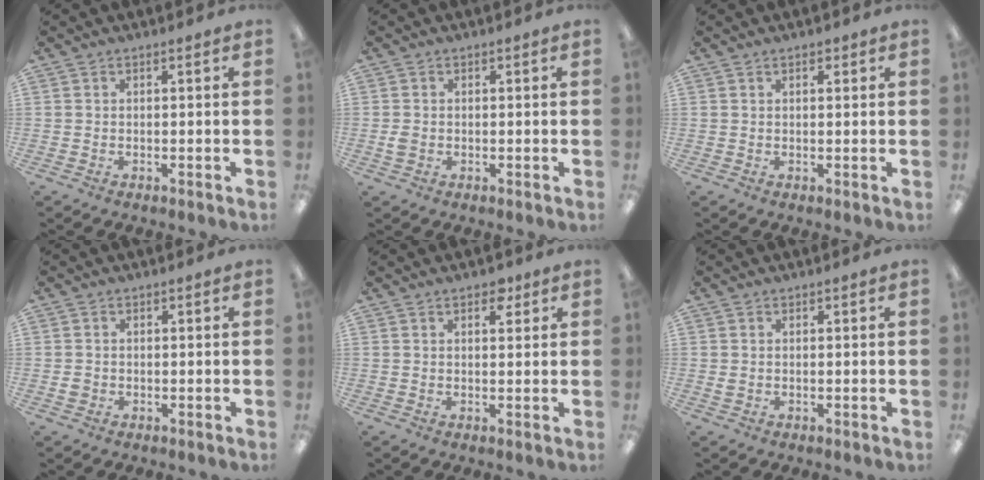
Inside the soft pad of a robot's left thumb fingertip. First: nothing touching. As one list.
[{"total": 1.9, "force": [-0.4, 1.7, 0.7], "torque": [-0.005, 0.001, -0.010]}, {"total": 1.0, "force": [0.7, 0.7, 0.3], "torque": [-0.001, -0.002, 0.011]}, {"total": 1.4, "force": [-0.2, 1.3, -0.1], "torque": [-0.001, 0.005, -0.005]}, {"total": 3.3, "force": [2.2, 1.9, 1.7], "torque": [-0.007, -0.009, 0.032]}, {"total": 0.7, "force": [0.1, 0.7, -0.1], "torque": [-0.001, 0.004, 0.002]}]